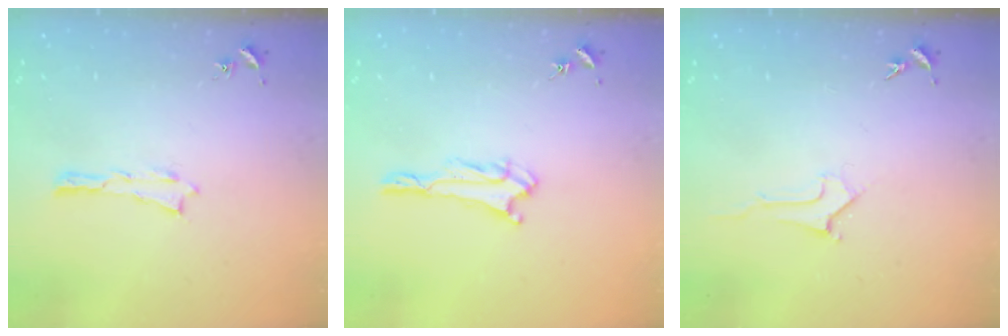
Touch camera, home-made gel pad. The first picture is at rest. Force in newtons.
{"total": 1.7, "press": 1.6, "slide": 0.2}
{"total": 1.9, "press": 1.9, "slide": 0.2}